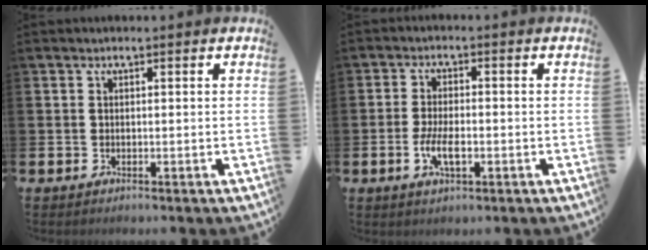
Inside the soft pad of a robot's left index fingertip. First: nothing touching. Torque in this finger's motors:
{"motor_torque": [1.15, 0.44, 0.22, 0.06]}